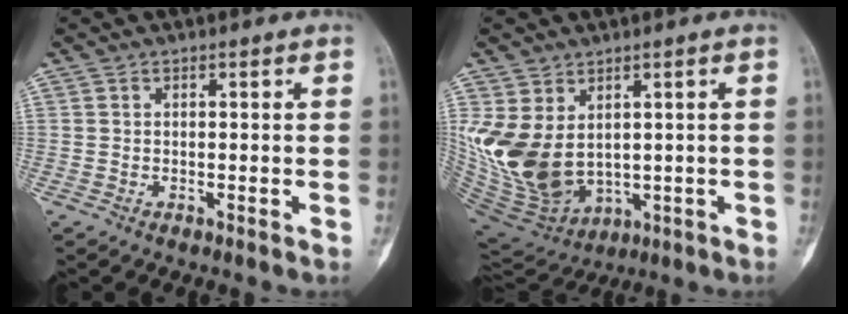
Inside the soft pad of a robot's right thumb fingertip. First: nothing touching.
{"total": 14.7, "force": [1.6, 10.3, 10.3], "torque": [-0.201, -0.015, 0.067]}